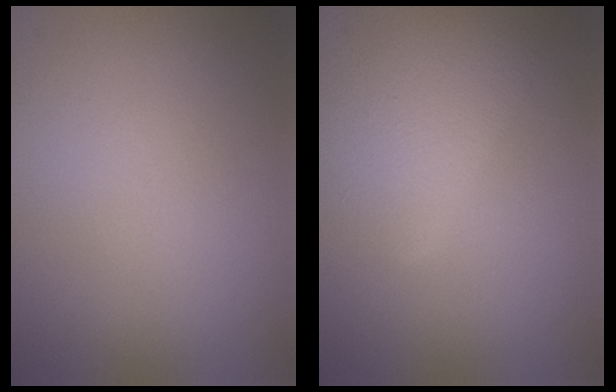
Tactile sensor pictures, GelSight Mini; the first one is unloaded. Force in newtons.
{"total": 6.6, "press": 6.6, "slide": 0.2}